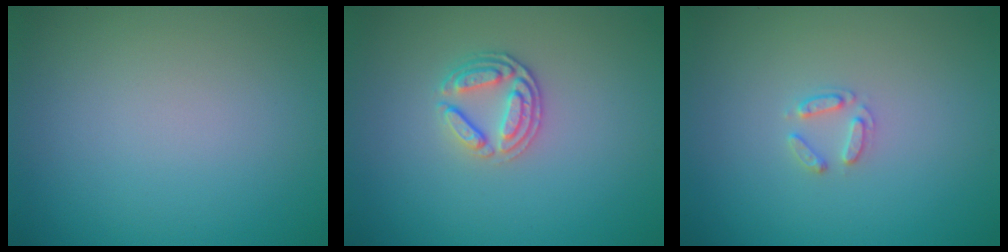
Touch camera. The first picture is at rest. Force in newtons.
{"total": 2.7, "press": 2.5, "slide": 1.0}
{"total": 1.5, "press": 1.4, "slide": 0.2}